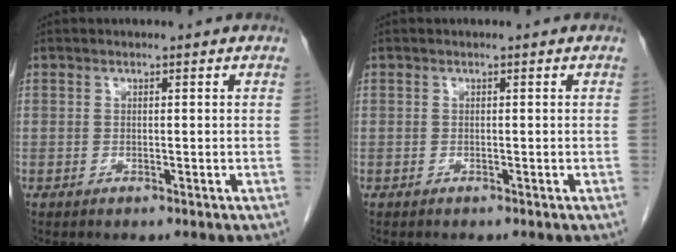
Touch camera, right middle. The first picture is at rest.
{"total": 0.0}